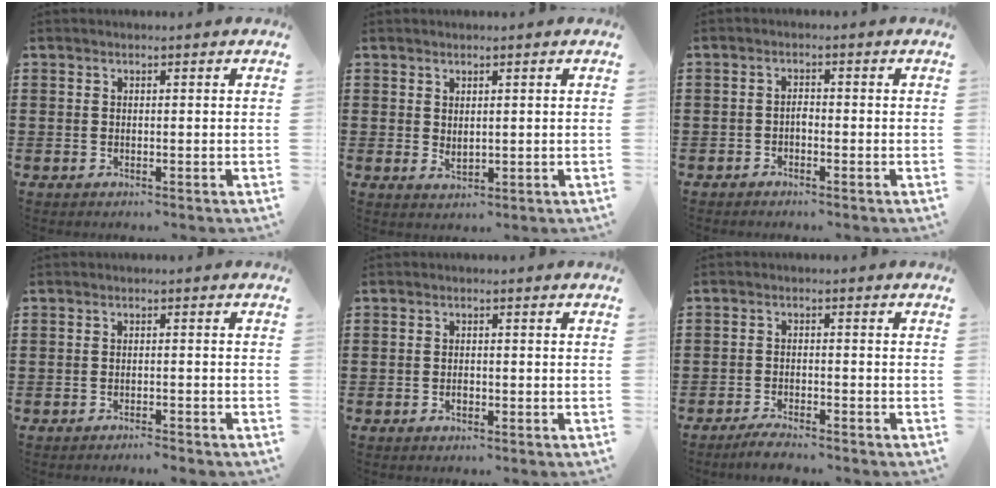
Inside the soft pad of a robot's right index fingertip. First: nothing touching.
{"total": 1.3, "force": [0.9, 0.6, 0.7], "torque": [-0.015, 0.002, 0.017]}
{"total": 1.3, "force": [-0.8, 0.6, 0.9], "torque": [-0.019, 0.000, -0.016]}
{"total": 1.3, "force": [-1.3, 0.0, 0.4], "torque": [-0.008, 0.002, -0.025]}
{"total": 1.1, "force": [-0.5, 0.6, 0.8], "torque": [-0.017, -0.002, -0.008]}
{"total": 2.3, "force": [-2.3, -0.1, 0.4], "torque": [-0.010, 0.001, -0.044]}